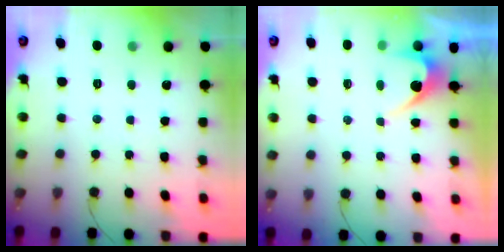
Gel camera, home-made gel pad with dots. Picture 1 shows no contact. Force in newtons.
{"total": 3.8, "press": 3.8, "slide": 0.3}